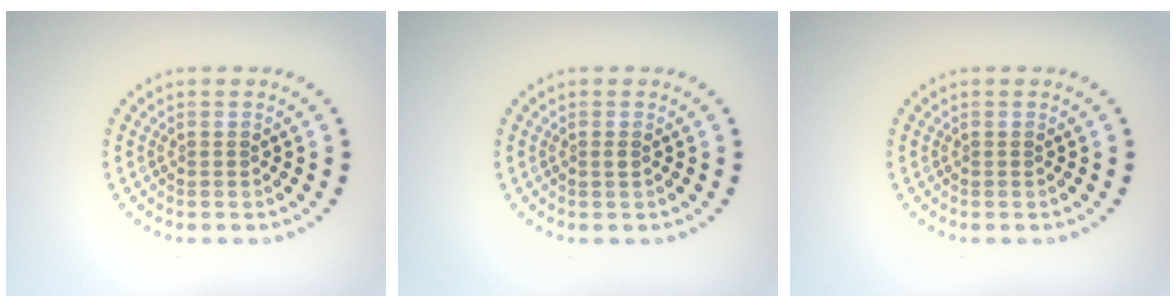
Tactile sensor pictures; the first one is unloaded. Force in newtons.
{"total": 0.5, "press": 0.3, "slide": 0.4}
{"total": 0.0}